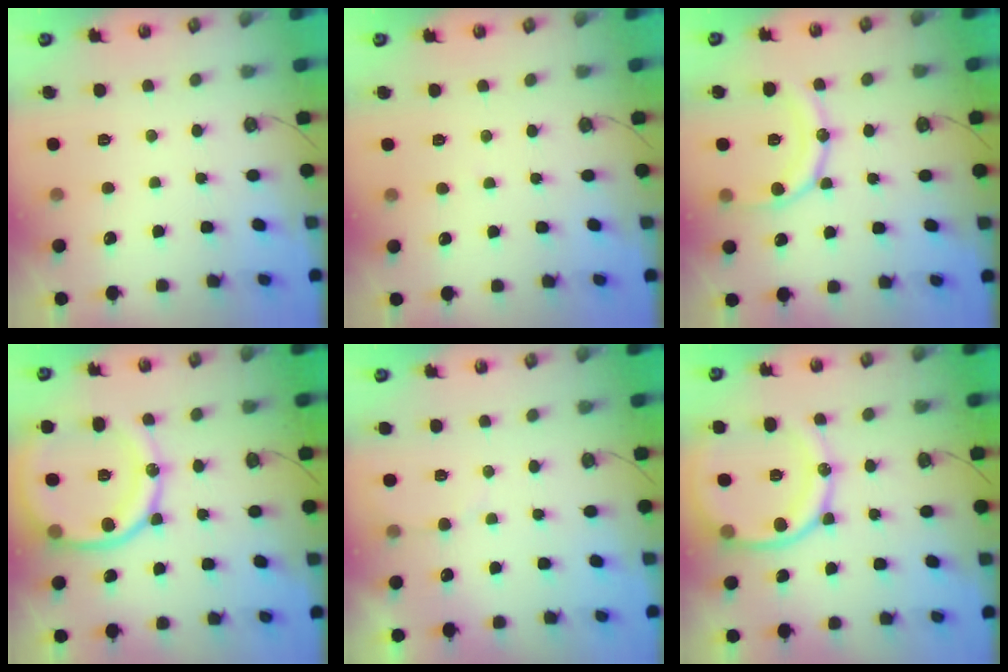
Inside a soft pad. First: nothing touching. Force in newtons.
{"total": 4.0, "press": 4.0, "slide": 0.5}
{"total": 14.1, "press": 14.0, "slide": 1.5}
{"total": 18.9, "press": 18.8, "slide": 2.3}
{"total": 2.8, "press": 2.8, "slide": 0.3}
{"total": 16.7, "press": 16.6, "slide": 1.8}